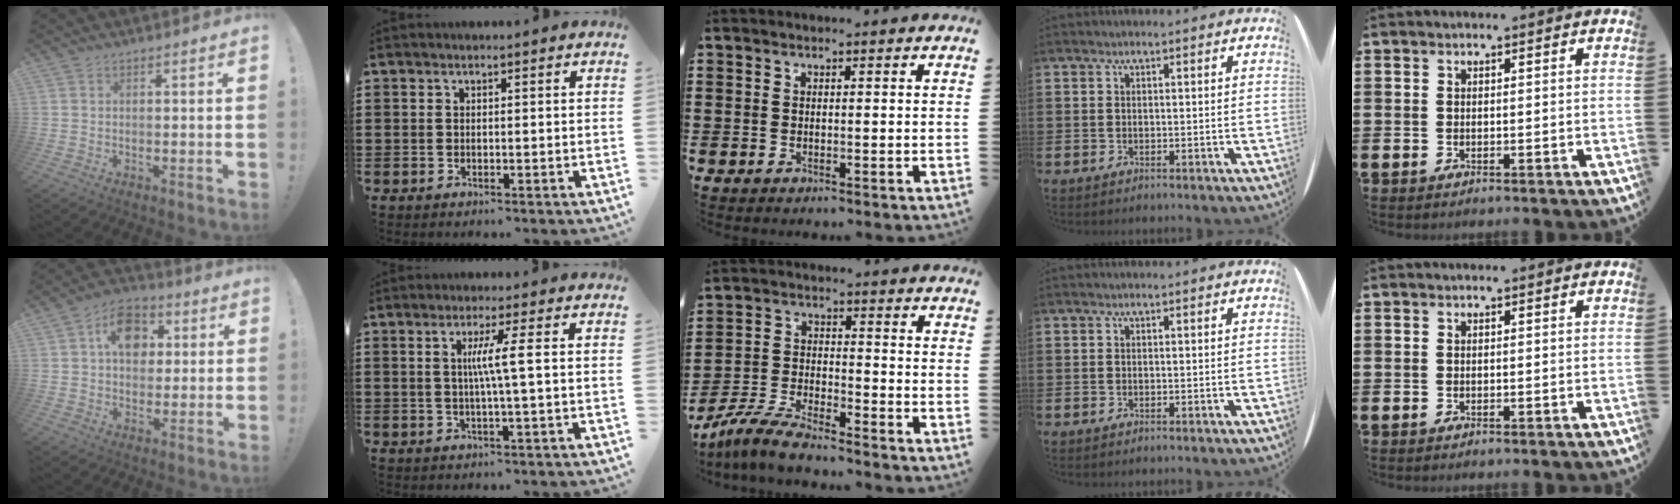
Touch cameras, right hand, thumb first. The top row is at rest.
{"thumb": {"total": 11.8, "force": [2.9, 9.0, 7.1], "torque": [-0.098, 0.004, 0.054]}, "index": {"total": 4.8, "force": [0.3, -0.5, 4.8], "torque": [-0.091, -0.006, -0.001]}, "middle": {"total": 6.7, "force": [-6.3, 0.5, 2.3], "torque": [-0.062, -0.004, -0.123]}}